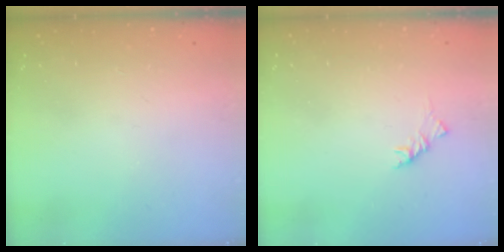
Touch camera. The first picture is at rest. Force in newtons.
{"total": 3.0, "press": 2.9, "slide": 0.9}